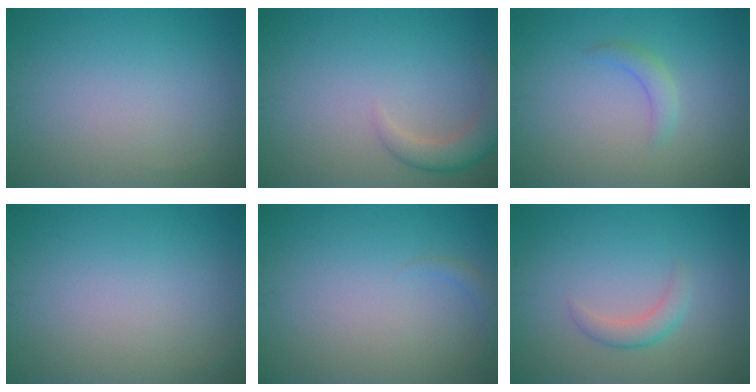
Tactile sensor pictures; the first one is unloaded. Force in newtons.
{"total": 3.0, "press": 3.0, "slide": 0.2}
{"total": 1.6, "press": 1.6, "slide": 0.2}
{"total": 0.0}
{"total": 0.8, "press": 0.8, "slide": 0.1}
{"total": 1.8, "press": 1.8, "slide": 0.2}